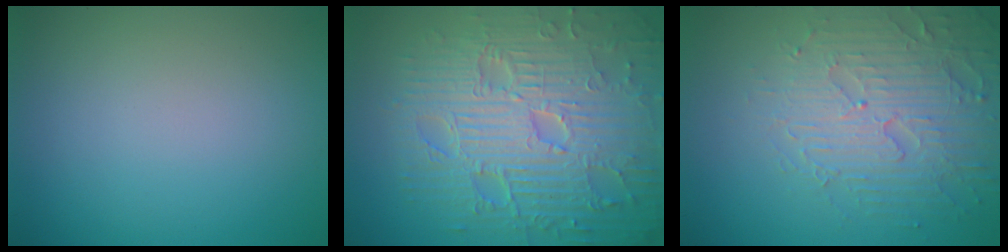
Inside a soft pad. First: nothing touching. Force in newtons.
{"total": 11.1, "press": 7.3, "slide": 8.4}
{"total": 5.2, "press": 4.7, "slide": 2.1}